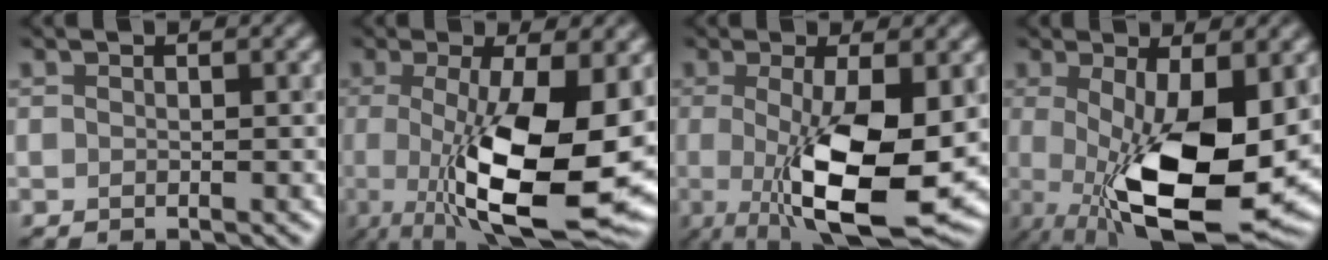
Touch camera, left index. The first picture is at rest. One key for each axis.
{"total": 12.5, "fx": -1.7, "fy": 3.6, "fz": 11.8, "tx": -0.185, "ty": -0.023, "tz": -0.017}
{"total": 10.1, "fx": -1.4, "fy": 2.7, "fz": 9.6, "tx": -0.156, "ty": -0.018, "tz": -0.009}
{"total": 12.5, "fx": -1.8, "fy": 4.4, "fz": 11.6, "tx": -0.195, "ty": -0.026, "tz": -0.012}